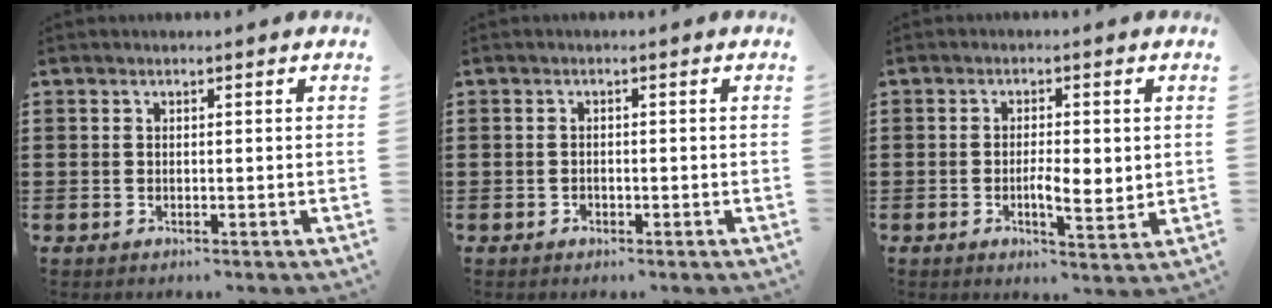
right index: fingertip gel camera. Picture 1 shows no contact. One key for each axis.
{"total": 0.7, "fx": -0.5, "fy": 0.4, "fz": 0.2, "tx": -0.005, "ty": 0.000, "tz": -0.010}
{"total": 4.0, "fx": -0.4, "fy": 1.4, "fz": 3.7, "tx": -0.068, "ty": 0.005, "tz": -0.009}